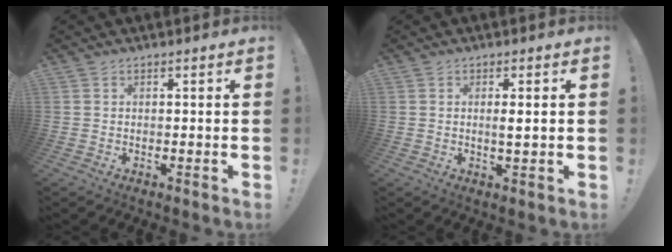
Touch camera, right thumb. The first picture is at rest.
{"total": 2.6, "force": [0.4, 0.1, 2.5], "torque": [-0.032, -0.010, 0.002]}